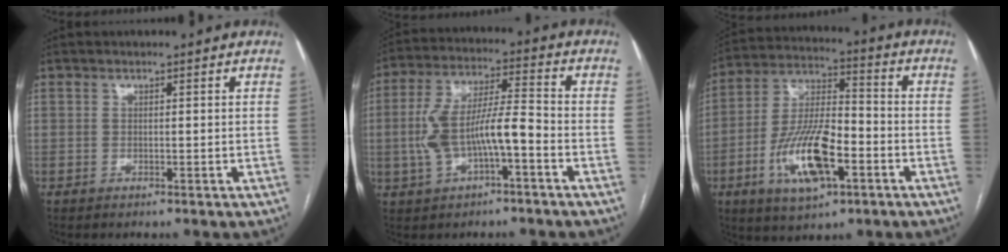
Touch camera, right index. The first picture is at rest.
{"total": 11.2, "force": [-2.8, 3.0, 10.5], "torque": [-0.210, 0.025, -0.043]}
{"total": 14.8, "force": [-5.5, 5.2, 12.7], "torque": [-0.253, 0.004, -0.094]}